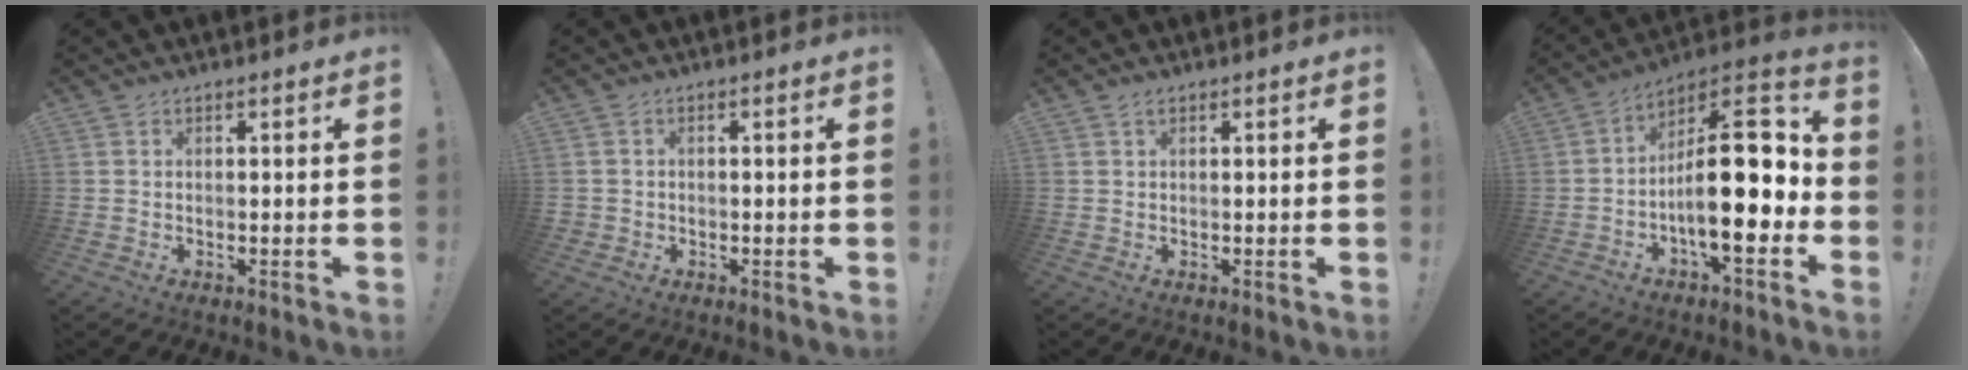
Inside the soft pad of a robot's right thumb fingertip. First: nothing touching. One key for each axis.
{"total": 1.3, "fx": -0.3, "fy": 1.2, "fz": 0.4, "tx": -0.011, "ty": 0.005, "tz": -0.004}
{"total": 0.8, "fx": 0.5, "fy": 0.3, "fz": 0.6, "tx": -0.009, "ty": 0.001, "tz": 0.008}
{"total": 21.1, "fx": -2.9, "fy": 7.9, "fz": 19.3, "tx": -0.301, "ty": 0.010, "tz": -0.046}